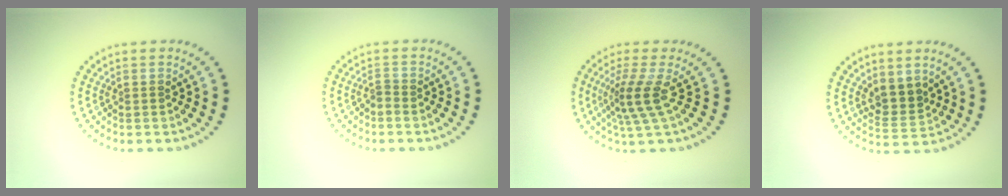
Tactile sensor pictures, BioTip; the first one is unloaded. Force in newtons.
{"total": 0.6, "press": 0.2, "slide": 0.6}
{"total": 3.3, "press": 2.3, "slide": 2.4}
{"total": 2.6, "press": 2.1, "slide": 1.5}